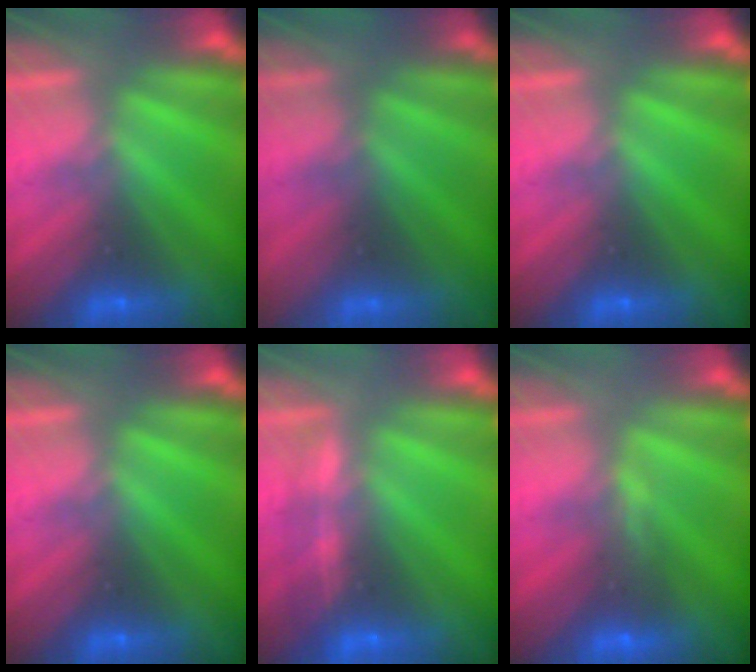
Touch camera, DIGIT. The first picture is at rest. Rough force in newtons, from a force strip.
{"total": 2.7}
{"total": 0.0}
{"total": 0.0}
{"total": 1.5}
{"total": 4.8}